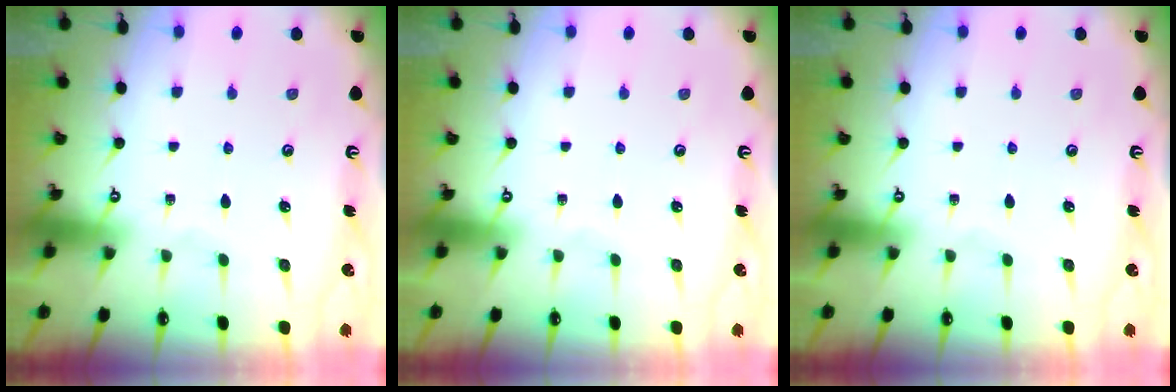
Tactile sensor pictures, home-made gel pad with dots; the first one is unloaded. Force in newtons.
{"total": 0.0}
{"total": 0.0}